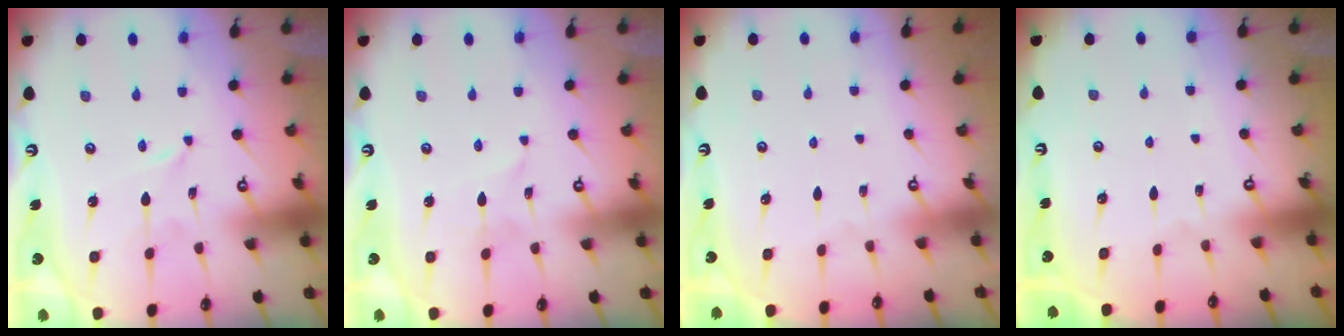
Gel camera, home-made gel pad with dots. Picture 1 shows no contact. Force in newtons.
{"total": 1.9, "press": 1.9, "slide": 0.2}
{"total": 0.0}
{"total": 0.0}